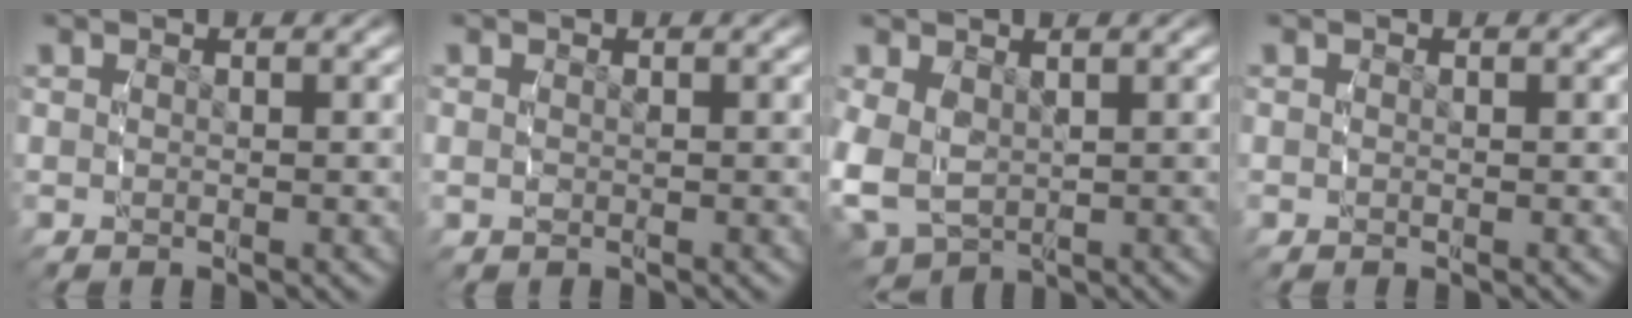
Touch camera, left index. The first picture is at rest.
{"total": 1.0, "force": [-0.1, 0.7, 0.6], "torque": [-0.020, -0.006, 0.002]}
{"total": 6.5, "force": [-0.6, 5.7, 3.1], "torque": [-0.110, -0.034, 0.002]}
{"total": 0.8, "force": [-0.1, 0.8, 0.1], "torque": [-0.012, -0.004, -0.001]}